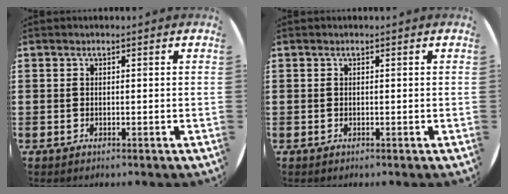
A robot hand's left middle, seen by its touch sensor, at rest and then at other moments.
{"total": 0.0}